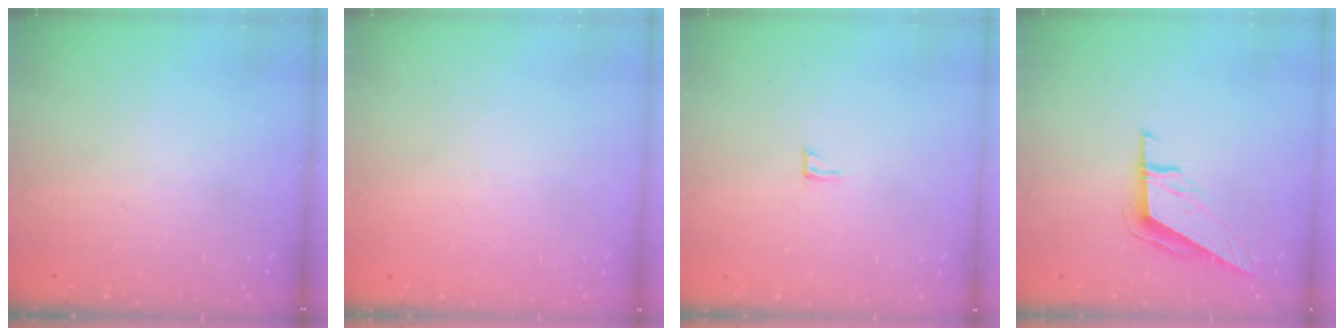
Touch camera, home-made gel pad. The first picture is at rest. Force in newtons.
{"total": 2.7, "press": 2.7, "slide": 0.3}
{"total": 4.2, "press": 4.2, "slide": 0.4}
{"total": 8.6, "press": 8.6, "slide": 0.2}